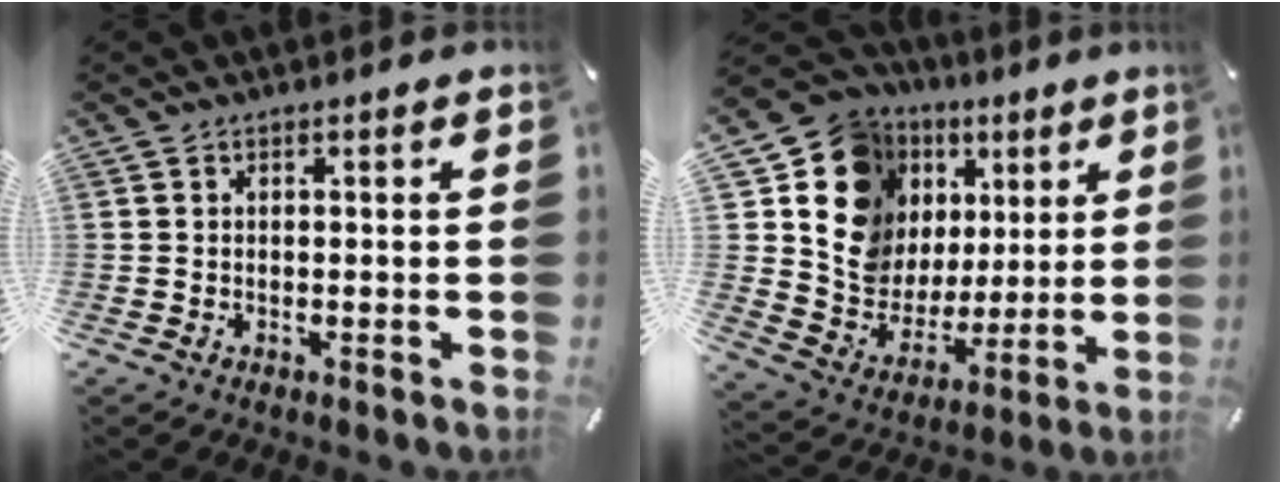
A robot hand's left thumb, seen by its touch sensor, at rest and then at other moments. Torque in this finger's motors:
{"motor_torque": [0.43, 0.76, 1.80, -0.96, 0.44]}